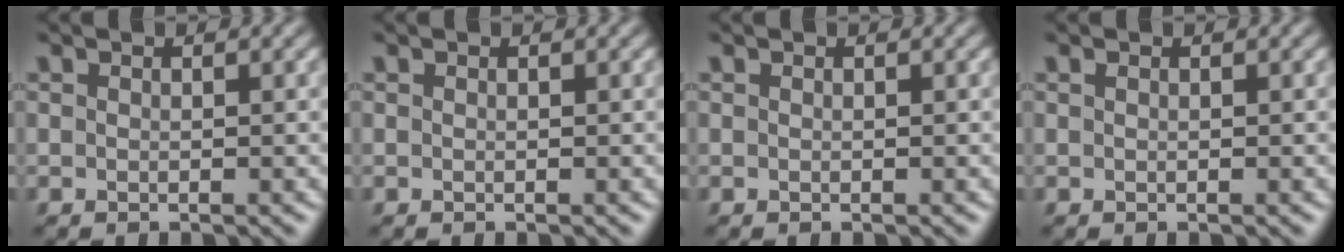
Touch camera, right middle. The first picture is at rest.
{"total": 0.0}
{"total": 0.0}
{"total": 0.0}